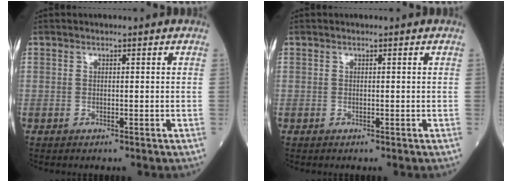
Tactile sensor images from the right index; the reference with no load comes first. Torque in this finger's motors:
{"motor_torque": [0.11, 0.02, -0.03, -0.01]}